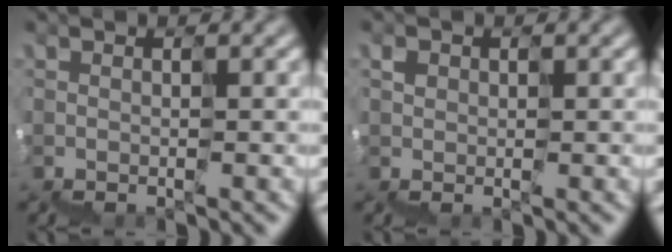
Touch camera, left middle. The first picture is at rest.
{"total": 1.1, "force": [0.4, 1.0, -0.3], "torque": [-0.011, 0.009, 0.003]}